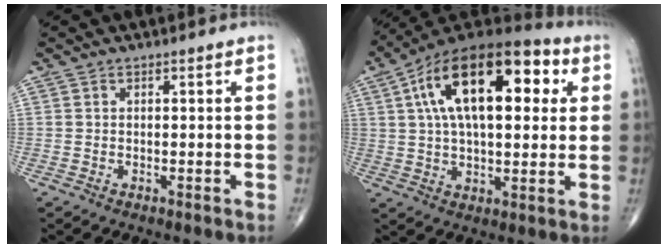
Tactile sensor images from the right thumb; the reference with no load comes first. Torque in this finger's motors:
{"motor_torque": [0.45, 4.56, 2.25, 0.52, 0.65]}